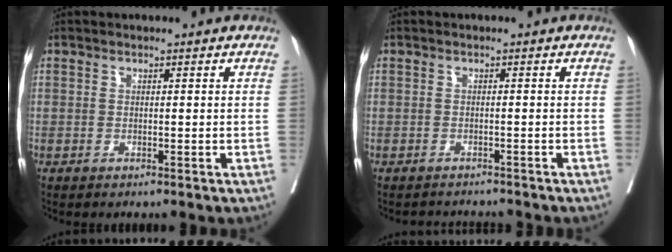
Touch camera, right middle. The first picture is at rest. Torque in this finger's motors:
{"motor_torque": [-0.22, -0.05, -0.02, -0.01]}